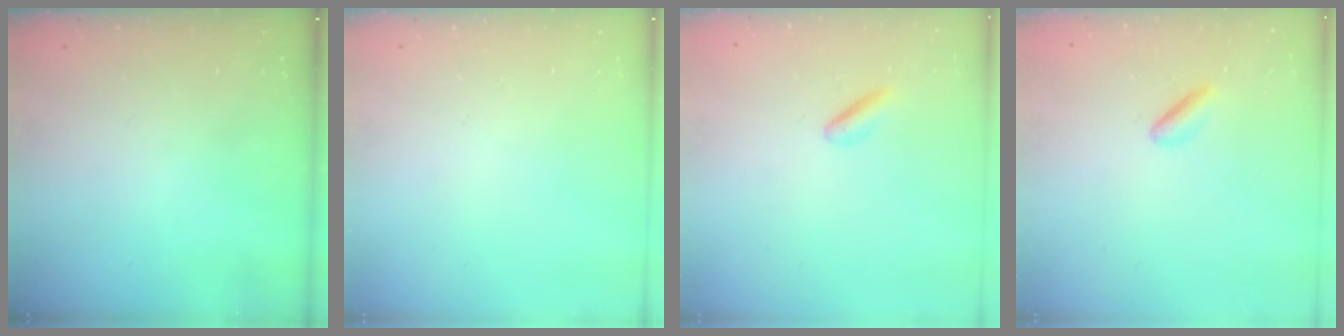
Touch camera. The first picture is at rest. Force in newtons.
{"total": 0.0}
{"total": 1.2, "press": 1.1, "slide": 0.6}
{"total": 3.0, "press": 2.8, "slide": 1.0}